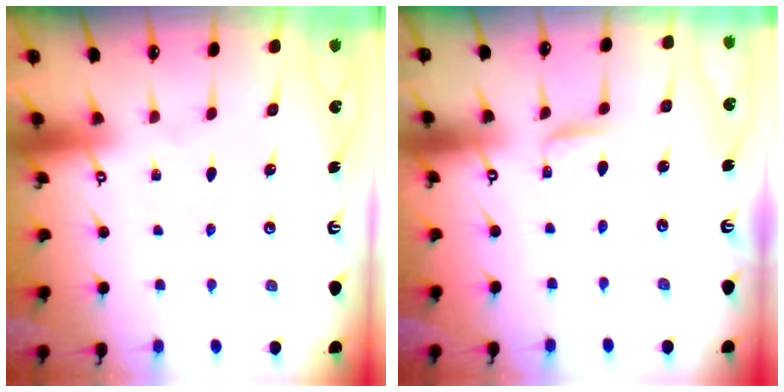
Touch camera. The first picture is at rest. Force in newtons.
{"total": 4.2, "press": 4.1, "slide": 0.4}